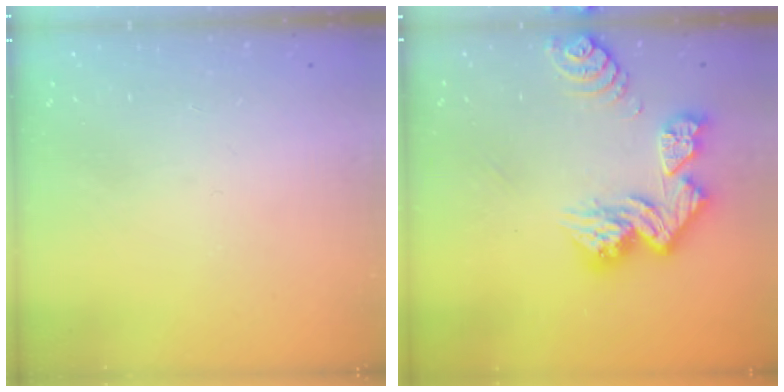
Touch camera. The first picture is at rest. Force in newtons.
{"total": 13.6, "press": 13.5, "slide": 1.6}